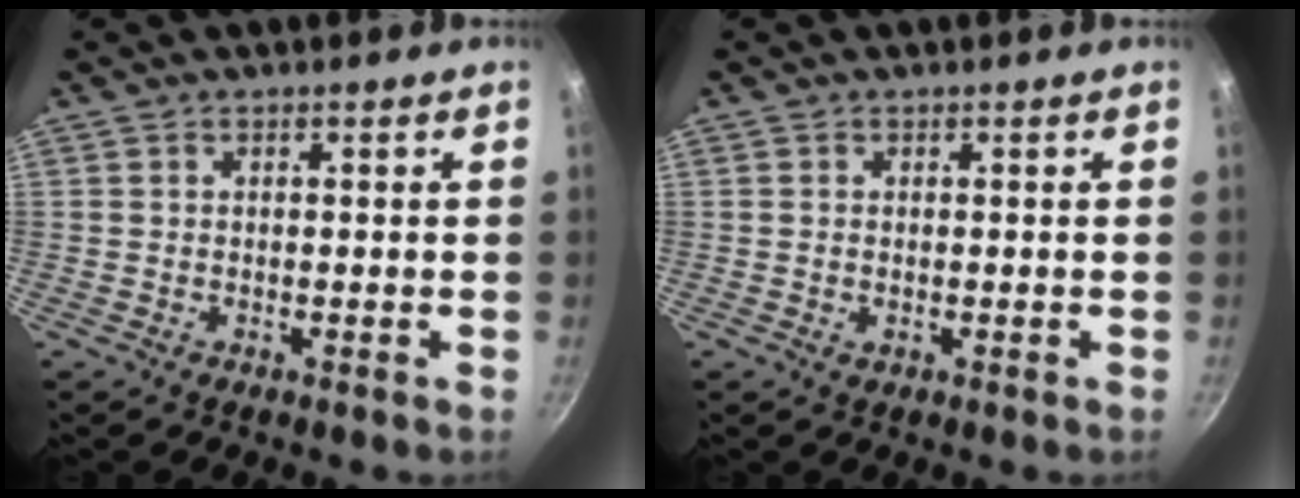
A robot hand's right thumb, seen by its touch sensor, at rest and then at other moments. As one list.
[{"total": 0.7, "force": [0.1, 0.5, 0.5], "torque": [-0.007, -0.001, 0.000]}]